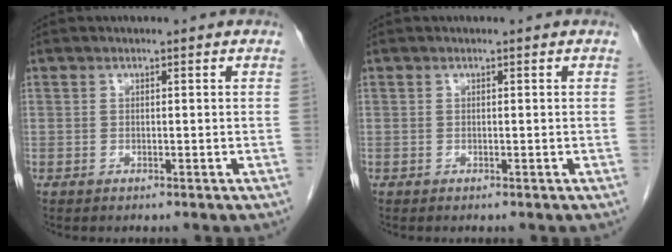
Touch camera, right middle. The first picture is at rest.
{"total": 0.0}